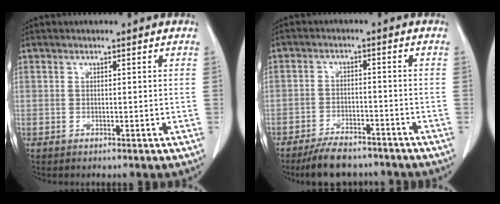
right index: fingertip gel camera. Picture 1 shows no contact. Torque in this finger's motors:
{"motor_torque": [0.58, -0.56, 0.21, 0.02]}